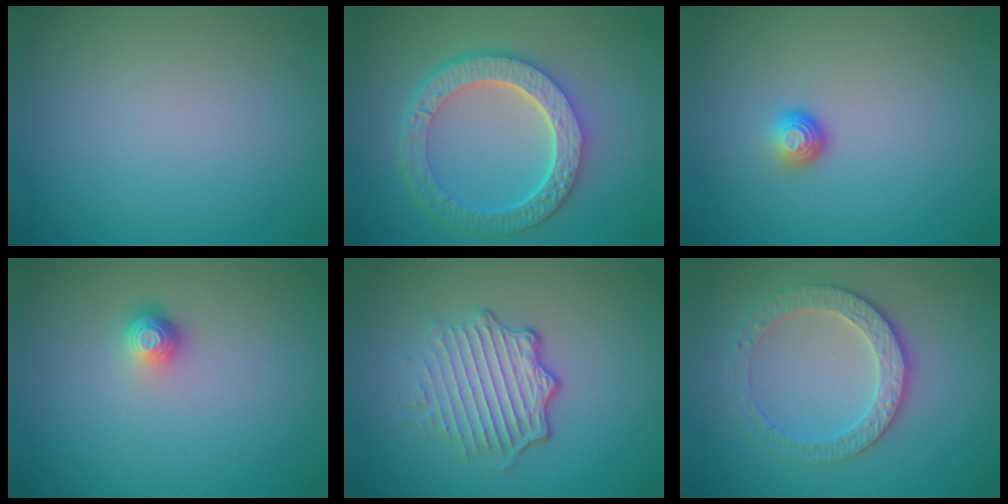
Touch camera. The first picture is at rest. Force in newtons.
{"total": 6.7, "press": 4.8, "slide": 4.6}
{"total": 1.6, "press": 1.0, "slide": 1.3}
{"total": 1.6, "press": 1.2, "slide": 1.1}
{"total": 4.9, "press": 3.2, "slide": 3.7}
{"total": 3.4, "press": 3.4, "slide": 0.5}